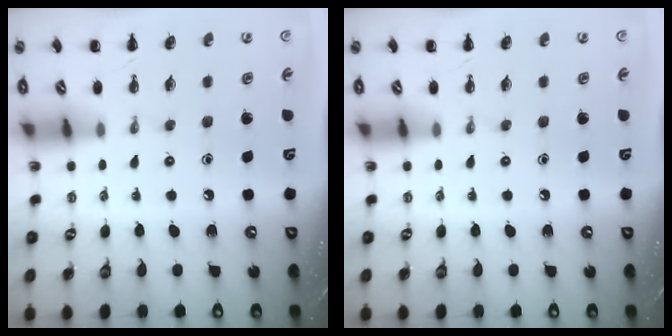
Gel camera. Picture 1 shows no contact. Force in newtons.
{"total": 0.0}